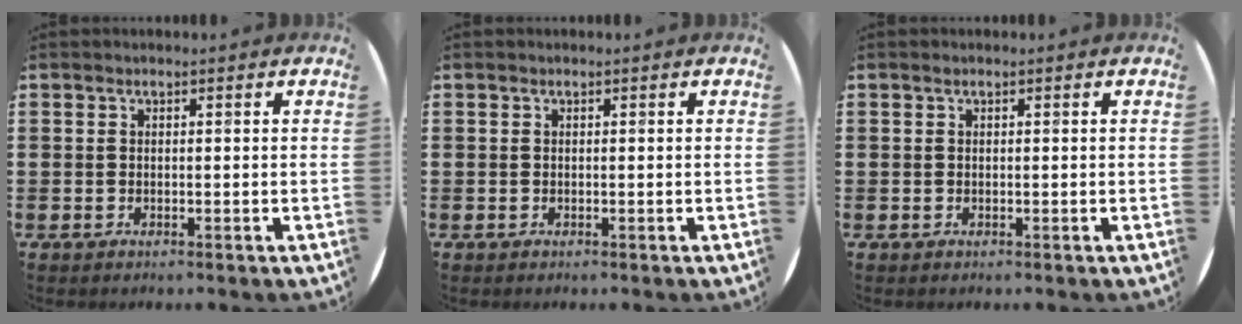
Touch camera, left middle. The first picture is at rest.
{"total": 0.0}
{"total": 0.0}